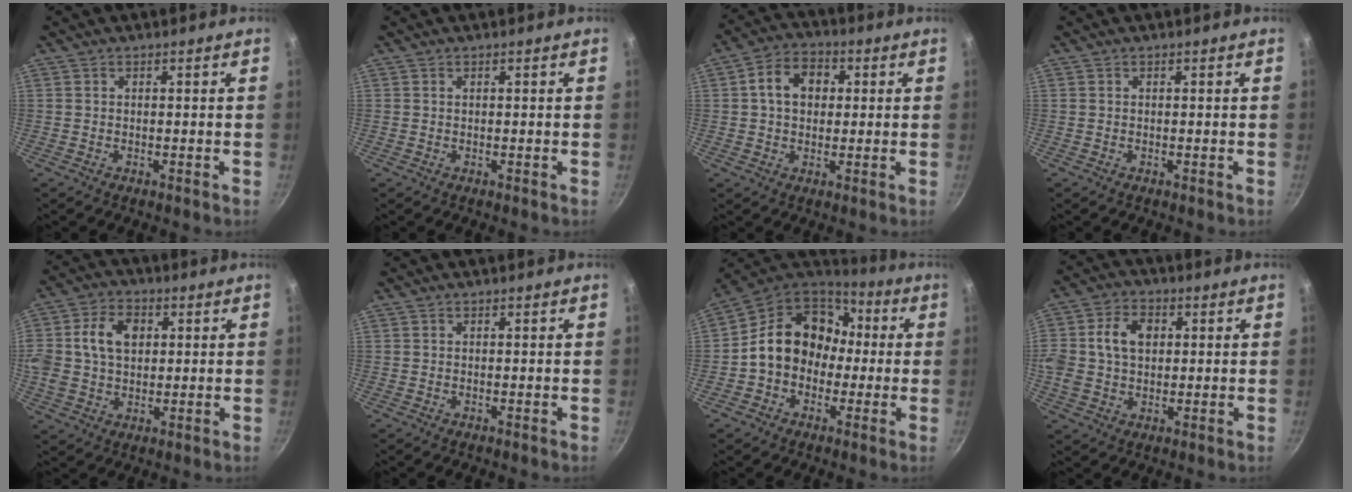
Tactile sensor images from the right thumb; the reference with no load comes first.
{"total": 0.0}
{"total": 8.6, "force": [1.5, 6.5, 5.4], "torque": [-0.065, 0.016, 0.012]}
{"total": 0.0}
{"total": 12.0, "force": [2.3, 8.9, 7.8], "torque": [-0.140, 0.013, 0.031]}
{"total": 0.0}
{"total": 16.5, "force": [0.1, 13.6, 9.4], "torque": [-0.119, 0.055, -0.012]}
{"total": 10.5, "force": [1.7, 7.8, 6.8], "torque": [-0.117, 0.012, 0.019]}